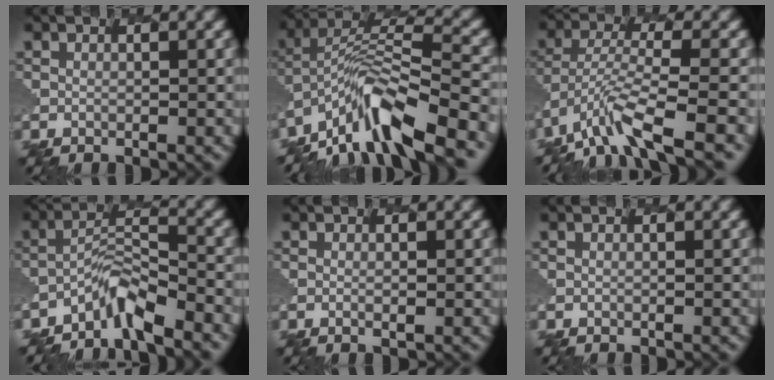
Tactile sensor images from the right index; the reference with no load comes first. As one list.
[{"total": 9.7, "force": [-6.3, 2.8, 6.8], "torque": [-0.121, 0.023, -0.126]}, {"total": 6.7, "force": [-4.5, 1.8, 4.6], "torque": [-0.102, 0.000, -0.095]}, {"total": 3.9, "force": [-3.5, 0.4, 1.7], "torque": [-0.043, 0.007, -0.075]}, {"total": 0.8, "force": [0.3, 0.2, 0.7], "torque": [0.001, 0.000, -0.004]}, {"total": 0.0}]